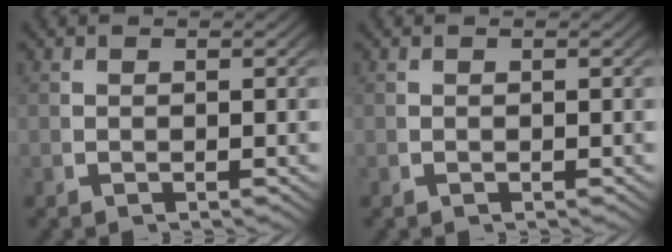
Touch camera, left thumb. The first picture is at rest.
{"total": 0.0}